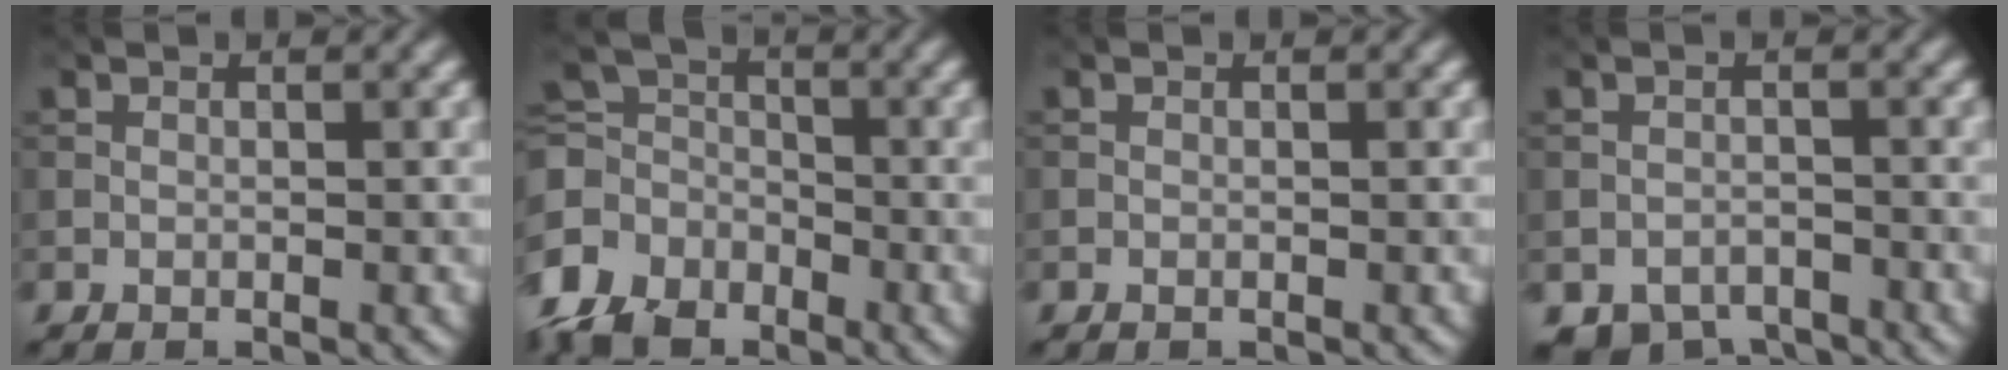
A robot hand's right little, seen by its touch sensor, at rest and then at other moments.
{"total": 8.0, "force": [-5.3, 5.1, 3.0], "torque": [-0.068, -0.008, -0.115]}
{"total": 0.0}
{"total": 3.4, "force": [-2.9, 1.7, 0.8], "torque": [-0.004, -0.011, -0.048]}